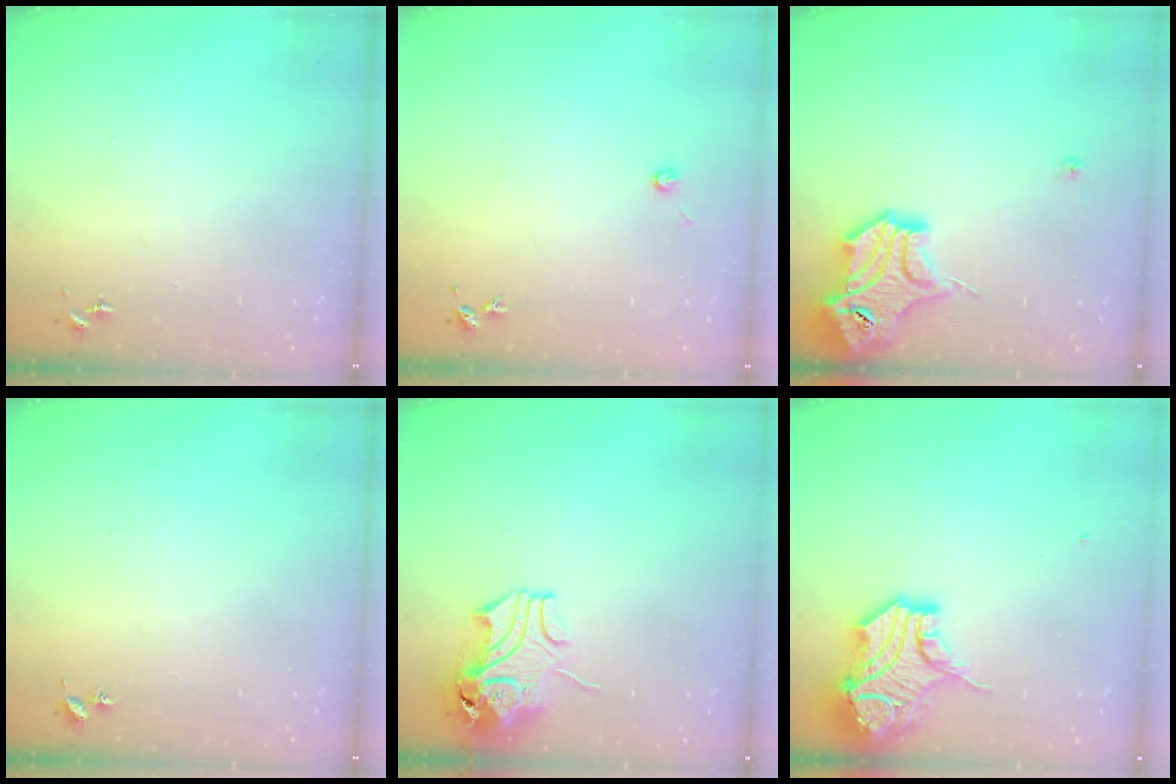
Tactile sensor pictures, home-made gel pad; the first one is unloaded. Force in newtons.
{"total": 3.2, "press": 3.2, "slide": 0.3}
{"total": 18.1, "press": 17.9, "slide": 2.0}
{"total": 1.8, "press": 1.8, "slide": 0.2}
{"total": 10.6, "press": 10.5, "slide": 1.8}
{"total": 15.8, "press": 15.6, "slide": 2.2}